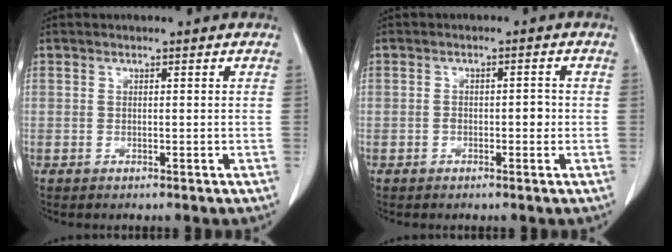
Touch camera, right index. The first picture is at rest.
{"total": 3.3, "force": [-0.7, 1.4, 2.8], "torque": [-0.043, 0.011, -0.008]}